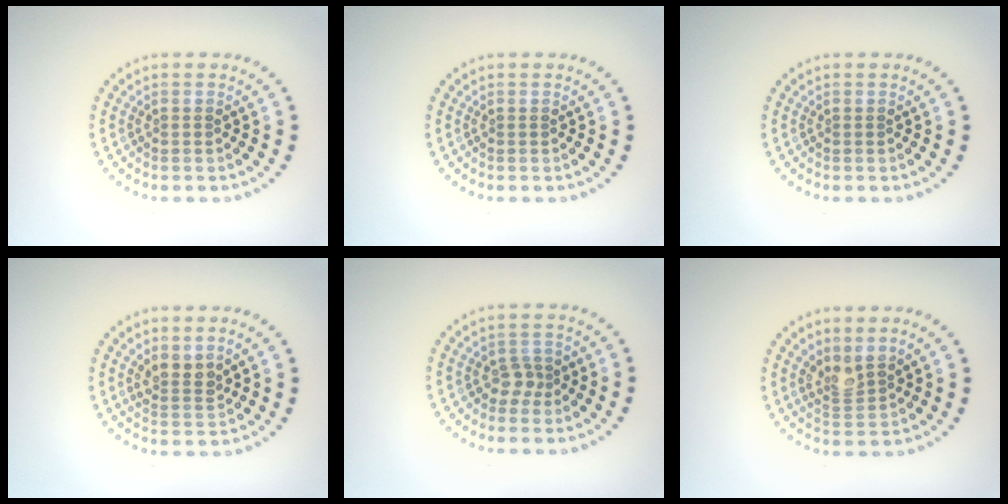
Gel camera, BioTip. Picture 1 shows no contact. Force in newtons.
{"total": 0.0}
{"total": 0.0}
{"total": 2.1, "press": 1.7, "slide": 1.2}
{"total": 1.3, "press": 1.0, "slide": 0.9}
{"total": 2.0, "press": 1.5, "slide": 1.3}